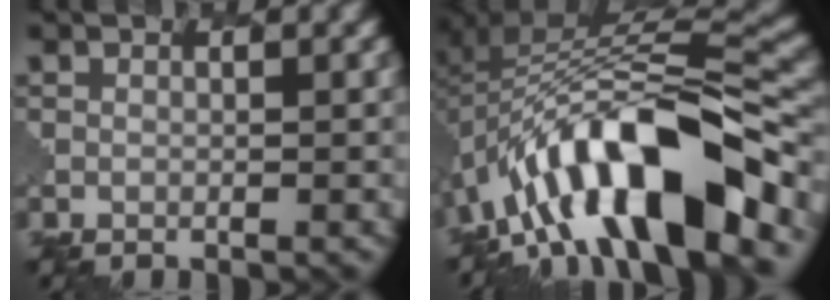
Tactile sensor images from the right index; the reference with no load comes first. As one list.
[{"total": 13.7, "force": [-6.8, 4.6, 11.0], "torque": [-0.160, 0.016, -0.106]}]